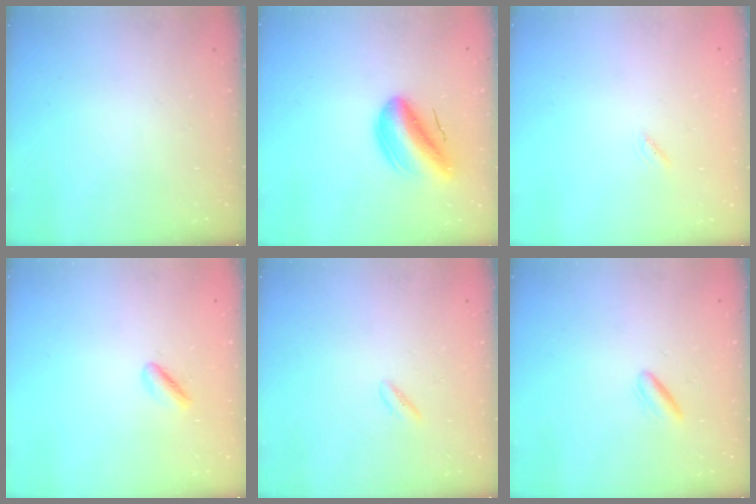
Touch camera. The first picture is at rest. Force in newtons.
{"total": 11.6, "press": 11.2, "slide": 3.1}
{"total": 1.2, "press": 1.1, "slide": 0.3}
{"total": 2.0, "press": 1.7, "slide": 1.1}
{"total": 2.7, "press": 2.5, "slide": 0.9}
{"total": 1.5, "press": 1.4, "slide": 0.7}